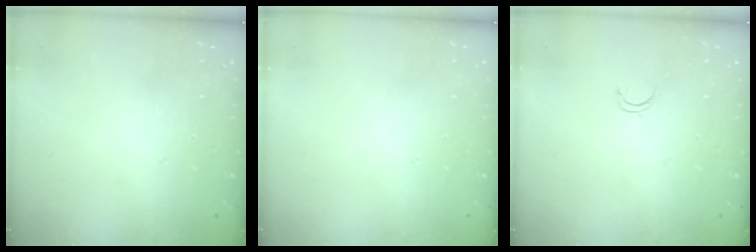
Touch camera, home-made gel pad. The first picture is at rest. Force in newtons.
{"total": 0.0}
{"total": 3.1, "press": 3.1, "slide": 0.4}